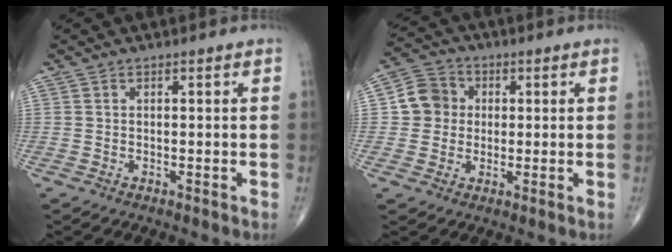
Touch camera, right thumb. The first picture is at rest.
{"total": 6.9, "force": [0.6, 6.5, 2.2], "torque": [-0.013, 0.012, -0.001]}